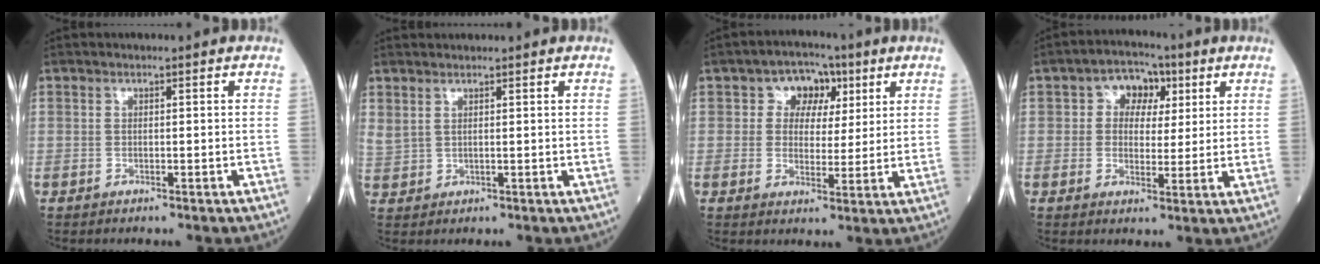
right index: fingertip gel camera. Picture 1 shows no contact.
{"total": 3.7, "force": [3.0, 1.6, 1.4], "torque": [-0.039, 0.005, 0.064]}
{"total": 6.2, "force": [2.5, 4.9, 2.8], "torque": [-0.030, 0.021, 0.038]}
{"total": 6.1, "force": [2.0, 4.6, 3.5], "torque": [-0.043, 0.022, 0.030]}